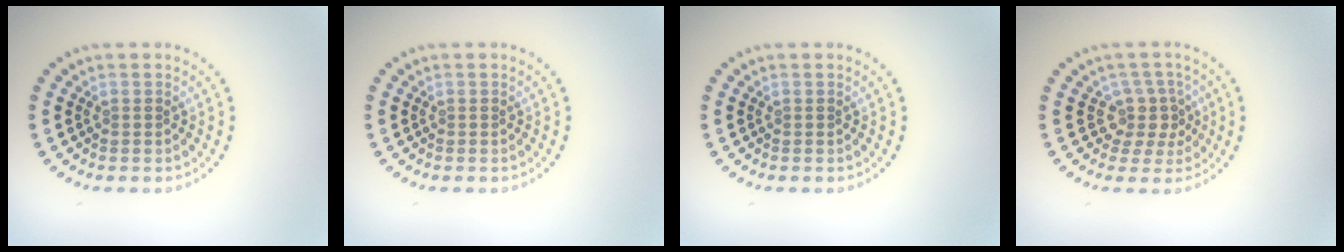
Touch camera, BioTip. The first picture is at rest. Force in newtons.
{"total": 0.0}
{"total": 0.0}
{"total": 2.8, "press": 2.2, "slide": 1.8}